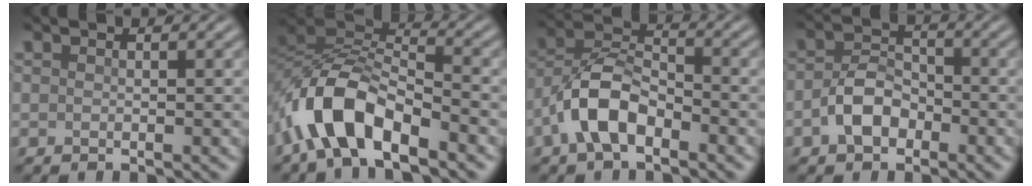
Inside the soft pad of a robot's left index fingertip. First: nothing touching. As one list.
[{"total": 8.5, "force": [-5.0, 3.6, 5.9], "torque": [-0.107, 0.008, -0.104]}, {"total": 5.9, "force": [-3.0, 3.0, 4.1], "torque": [-0.074, 0.014, -0.063]}, {"total": 3.8, "force": [-1.6, 2.5, 2.4], "torque": [-0.044, 0.007, -0.035]}]